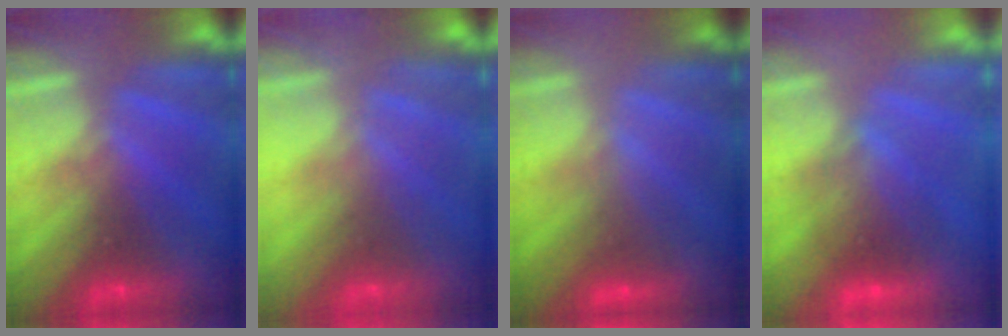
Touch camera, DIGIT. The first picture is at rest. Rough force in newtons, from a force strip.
{"total": 8.5}
{"total": 2.2}
{"total": 5.7}